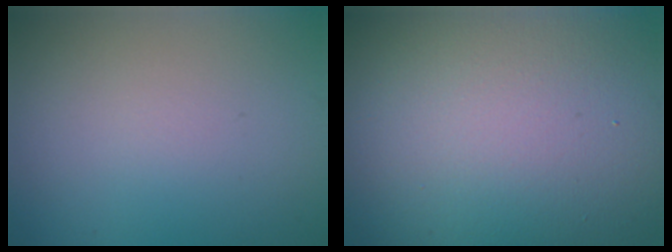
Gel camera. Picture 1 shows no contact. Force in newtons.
{"total": 20.3, "press": 20.2, "slide": 1.3}